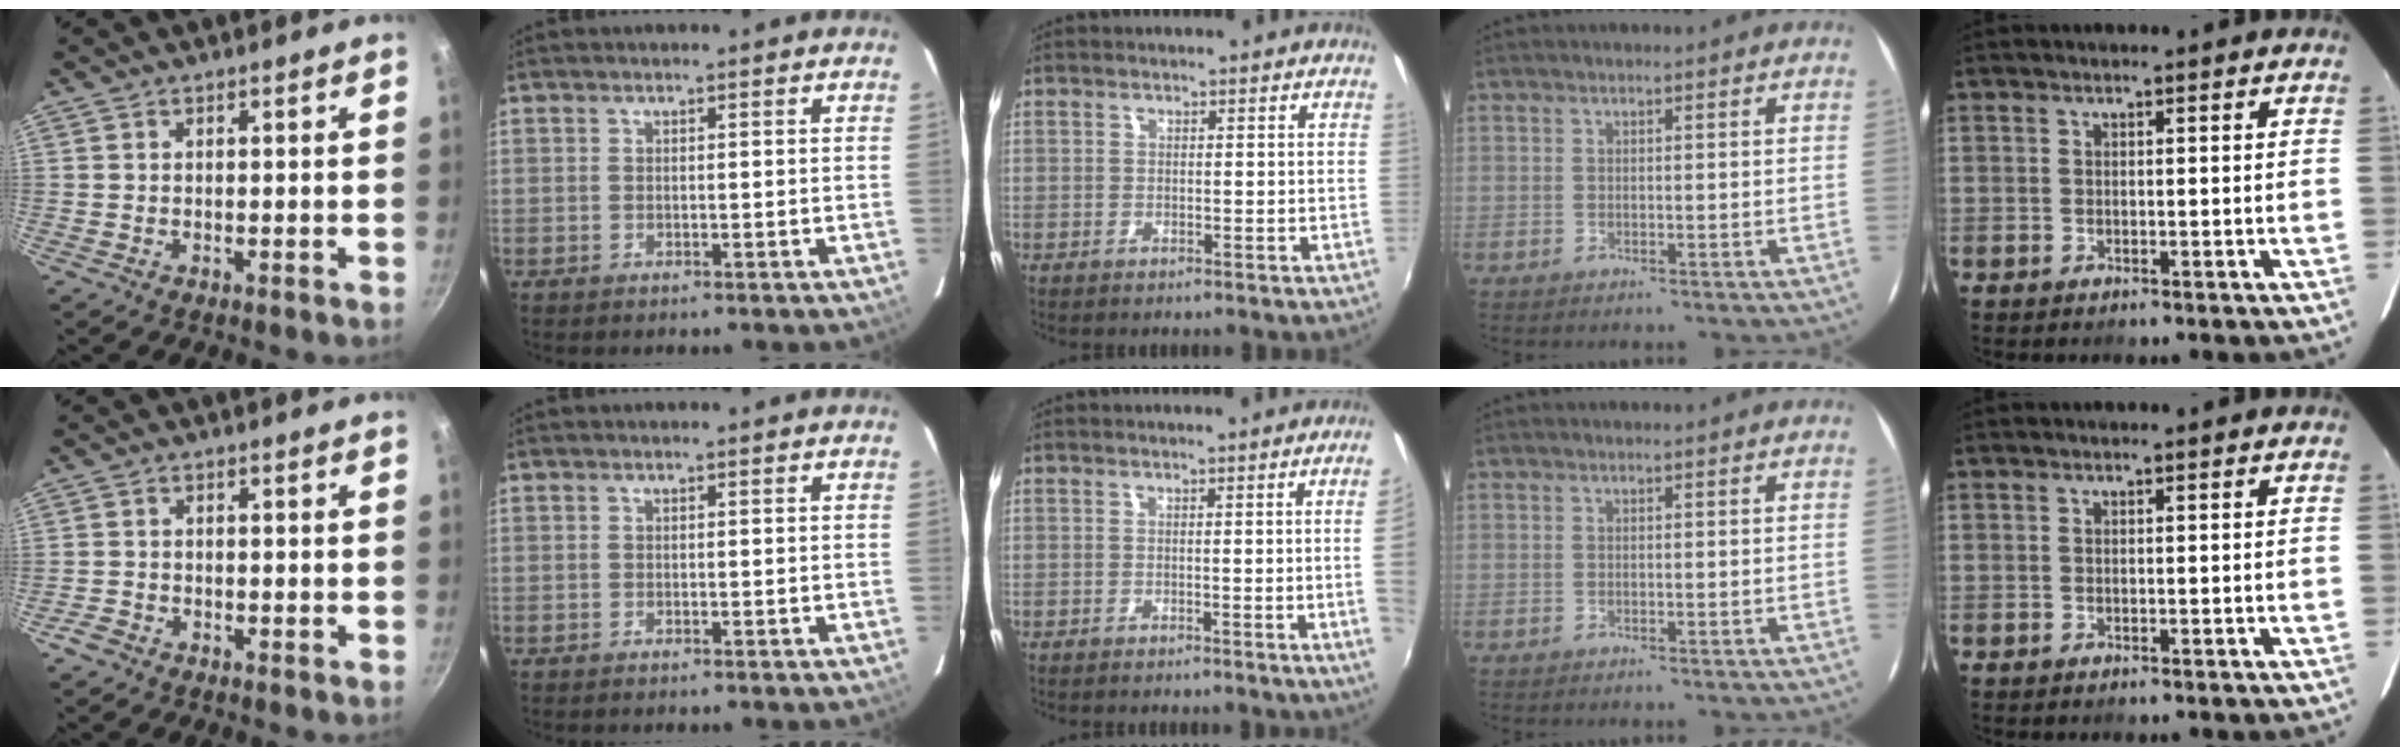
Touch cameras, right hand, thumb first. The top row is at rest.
{"thumb": {"total": 2.1, "force": [-1.5, 1.2, 0.8], "torque": [-0.021, 0.011, -0.030]}, "middle": {"total": 4.2, "force": [-0.1, -2.0, 3.7], "torque": [-0.059, -0.010, 0.004]}}